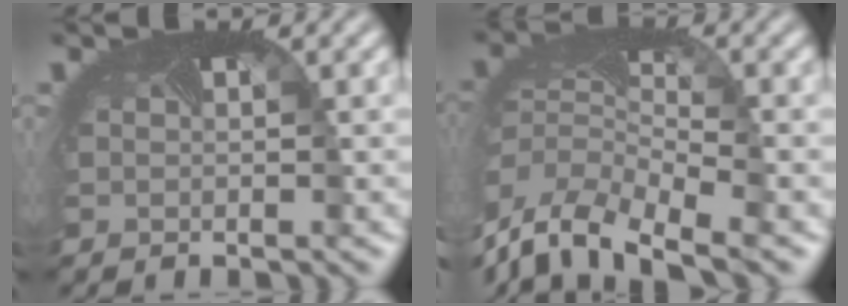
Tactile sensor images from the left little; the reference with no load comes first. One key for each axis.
{"total": 10.8, "fx": -6.0, "fy": 5.5, "fz": 7.1, "tx": -0.180, "ty": -0.033, "tz": -0.095}